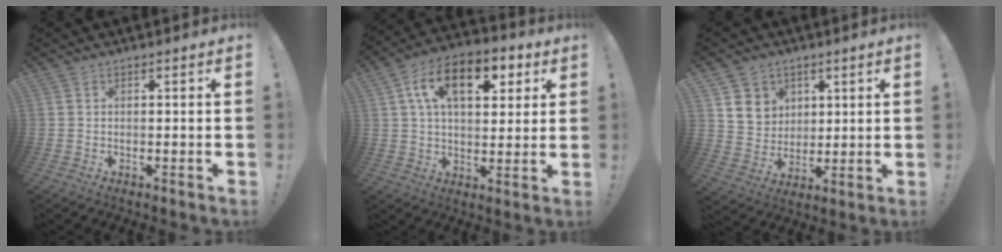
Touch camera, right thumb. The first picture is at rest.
{"total": 15.2, "force": [5.6, 8.7, 11.1], "torque": [-0.170, -0.005, 0.095]}
{"total": 7.8, "force": [4.3, 6.5, 0.3], "torque": [-0.007, -0.036, 0.087]}